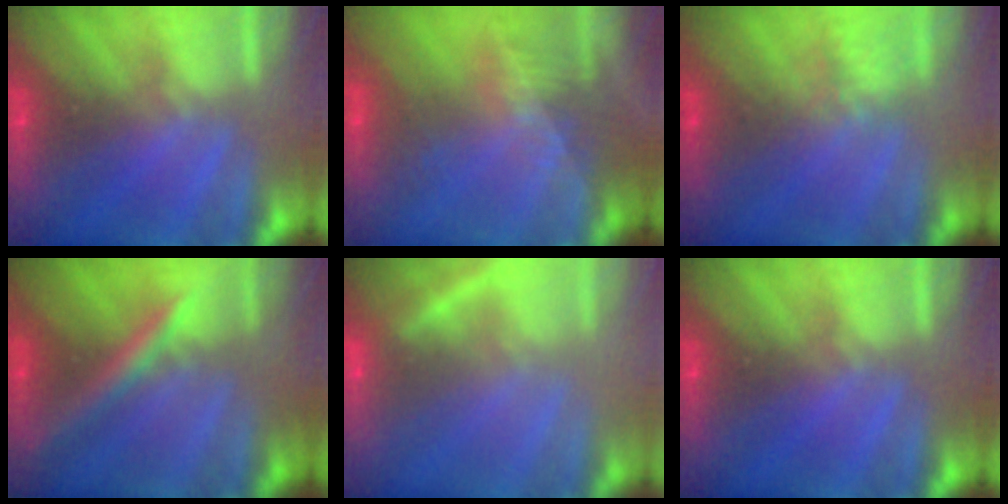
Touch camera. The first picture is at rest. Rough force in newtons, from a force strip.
{"total": 2.7}
{"total": 2.5}
{"total": 2.4}
{"total": 2.4}
{"total": 0.0}